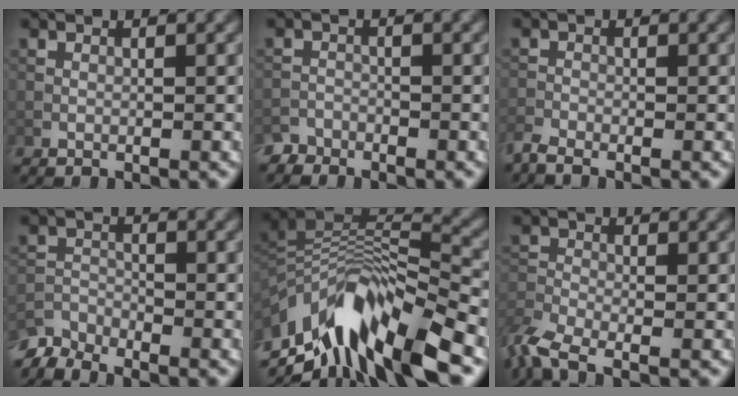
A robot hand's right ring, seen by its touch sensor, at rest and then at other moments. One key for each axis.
{"total": 1.7, "fx": -1.7, "fy": 0.5, "fz": -0.1, "tx": -0.002, "ty": 0.002, "tz": -0.032}
{"total": 1.9, "fx": -1.7, "fy": 0.3, "fz": 0.7, "tx": -0.021, "ty": -0.010, "tz": -0.045}
{"total": 3.7, "fx": -3.5, "fy": 0.8, "fz": 0.5, "tx": -0.011, "ty": -0.012, "tz": -0.076}
{"total": 12.5, "fx": -7.2, "fy": 4.6, "fz": 9.2, "tx": -0.185, "ty": 0.016, "tz": -0.124}
{"total": 5.2, "fx": -3.9, "fy": 1.7, "fz": 3.0, "tx": -0.068, "ty": -0.013, "tz": -0.091}